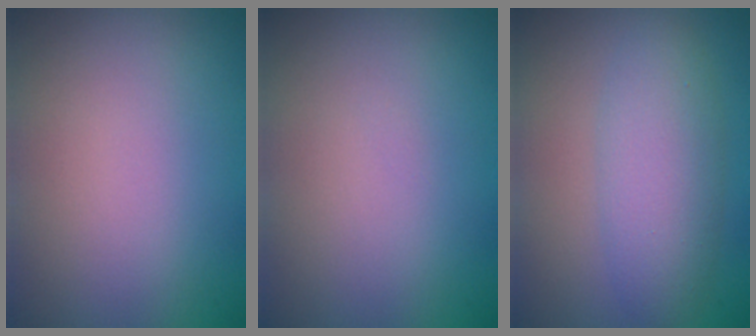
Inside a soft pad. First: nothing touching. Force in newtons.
{"total": 0.0}
{"total": 4.3, "press": 4.3, "slide": 0.1}